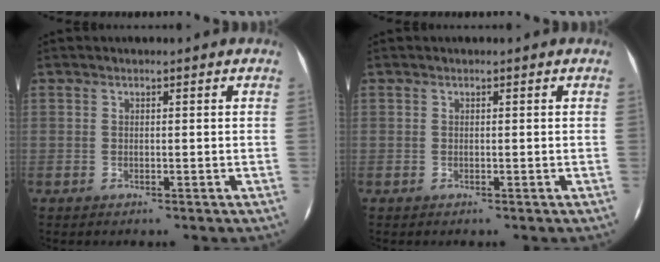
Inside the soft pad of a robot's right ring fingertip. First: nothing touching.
{"total": 0.0}